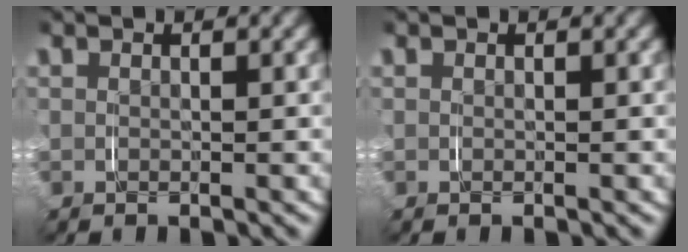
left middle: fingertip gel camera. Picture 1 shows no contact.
{"total": 0.0}